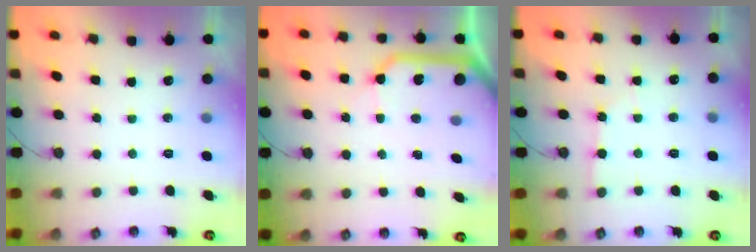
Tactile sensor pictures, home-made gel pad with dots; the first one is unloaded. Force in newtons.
{"total": 14.1, "press": 14.1, "slide": 1.0}
{"total": 3.0, "press": 3.0, "slide": 0.5}